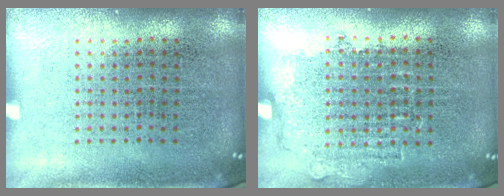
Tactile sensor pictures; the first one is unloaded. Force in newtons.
{"total": 0.9, "press": 0.8, "slide": 0.3}